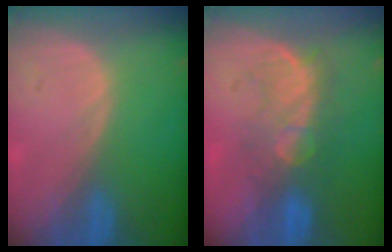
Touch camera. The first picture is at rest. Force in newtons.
{"total": 7.9, "press": 7.6, "slide": 2.2}